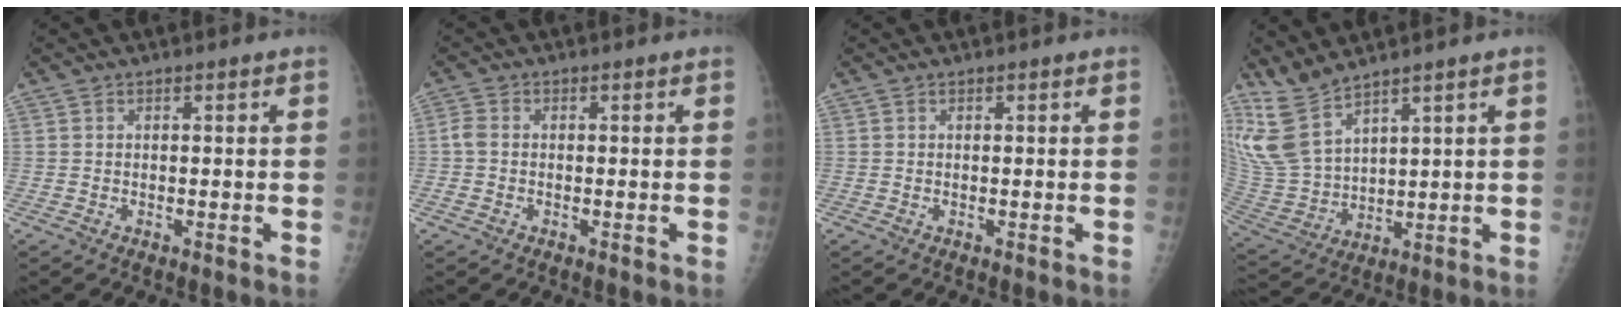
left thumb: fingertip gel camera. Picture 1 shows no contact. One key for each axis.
{"total": 2.4, "fx": -0.3, "fy": 1.7, "fz": 1.7, "tx": -0.043, "ty": -0.001, "tz": -0.013}
{"total": 0.0}
{"total": 10.2, "fx": 8.4, "fy": 3.4, "fz": 4.6, "tx": -0.094, "ty": -0.043, "tz": 0.198}